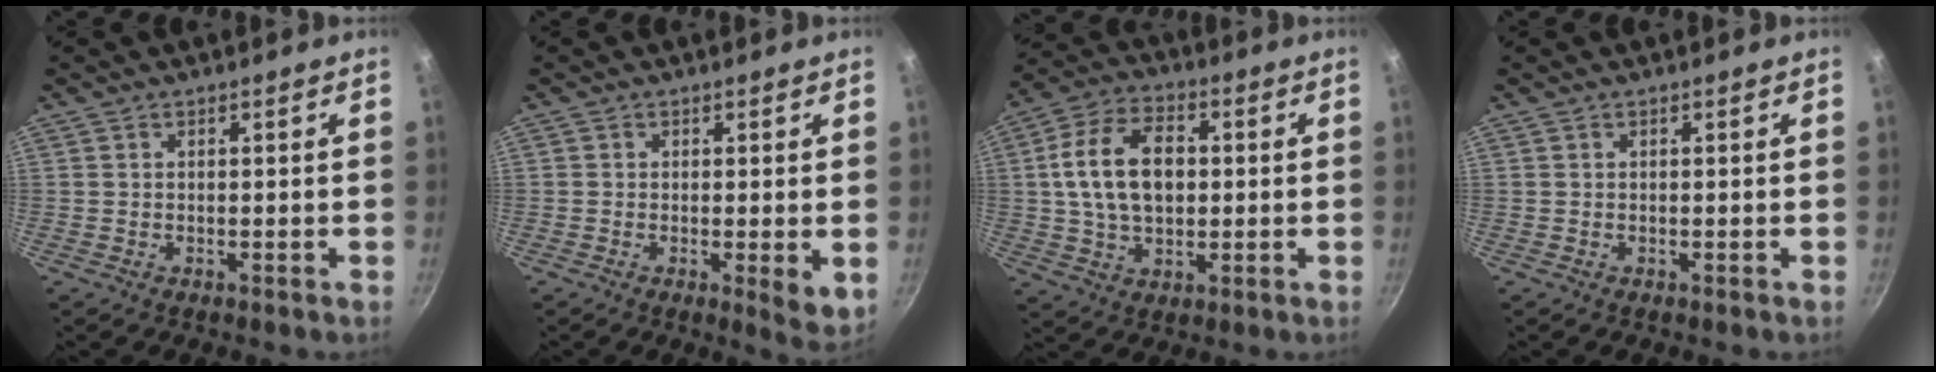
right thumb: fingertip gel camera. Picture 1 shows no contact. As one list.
[{"total": 4.5, "force": [-0.4, 1.5, 4.2], "torque": [-0.057, -0.014, -0.006]}, {"total": 14.1, "force": [1.4, 9.2, 10.6], "torque": [-0.171, 0.016, 0.016]}, {"total": 0.0}]